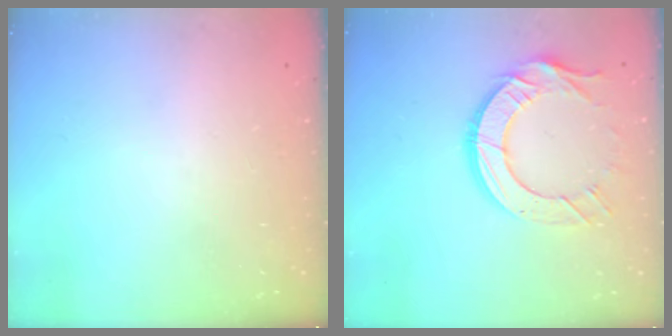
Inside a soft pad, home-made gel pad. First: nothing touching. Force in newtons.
{"total": 12.8, "press": 12.7, "slide": 1.1}